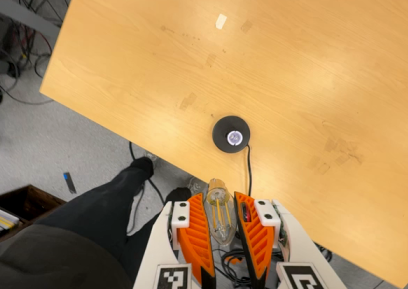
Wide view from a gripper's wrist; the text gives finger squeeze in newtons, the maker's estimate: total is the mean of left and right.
{"total": 13.9, "left": 15.7, "right": 12.1}